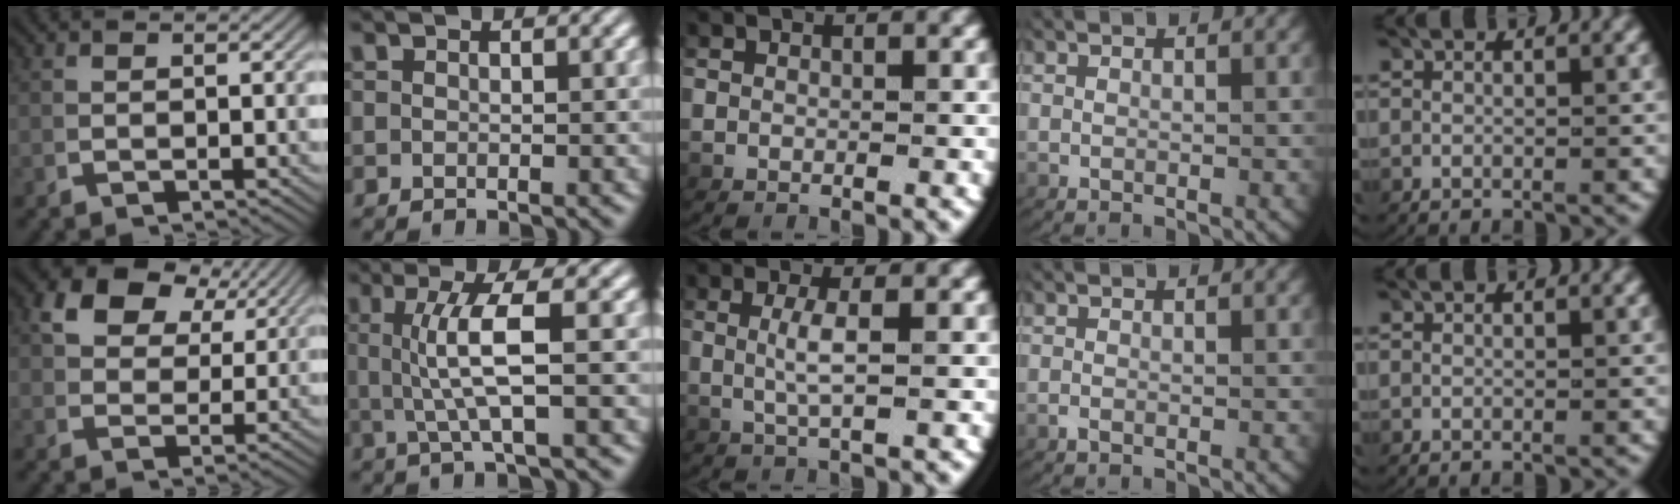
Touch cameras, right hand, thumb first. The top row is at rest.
{"thumb": {"total": 7.0, "force": [4.2, 3.8, 4.1], "torque": [-0.081, 0.004, 0.077]}, "index": {"total": 4.4, "force": [0.2, -0.6, 4.4], "torque": [-0.076, 0.000, 0.013]}, "middle": {"total": 2.2, "force": [0.3, -0.3, 2.1], "torque": [-0.049, -0.006, 0.015]}, "ring": {"total": 0.6, "force": [-0.5, 0.2, 0.3], "torque": [-0.013, -0.005, -0.007]}}